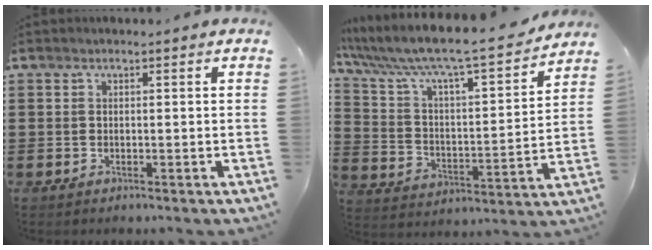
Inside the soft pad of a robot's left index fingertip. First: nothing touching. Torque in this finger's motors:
{"motor_torque": [2.14, 0.00, 1.05, 0.21]}